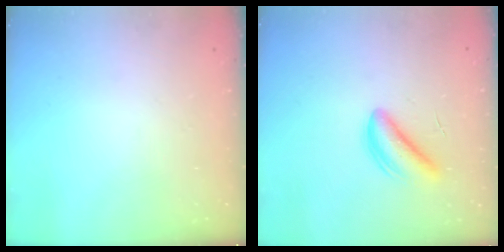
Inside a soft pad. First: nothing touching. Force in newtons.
{"total": 5.2, "press": 5.1, "slide": 0.9}